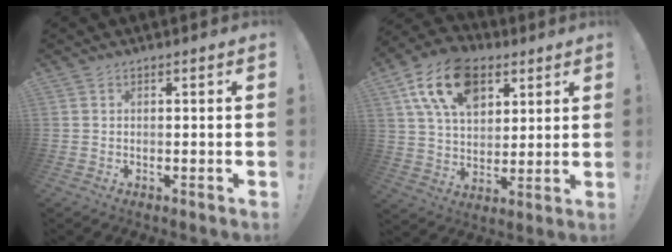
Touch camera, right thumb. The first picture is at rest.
{"total": 18.3, "force": [8.5, 11.7, 11.2], "torque": [-0.185, -0.030, 0.161]}